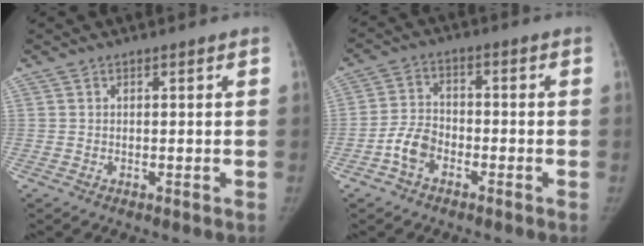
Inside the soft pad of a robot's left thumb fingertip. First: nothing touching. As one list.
[{"total": 5.9, "force": [-3.1, 3.8, 3.2], "torque": [-0.054, 0.024, -0.066]}]